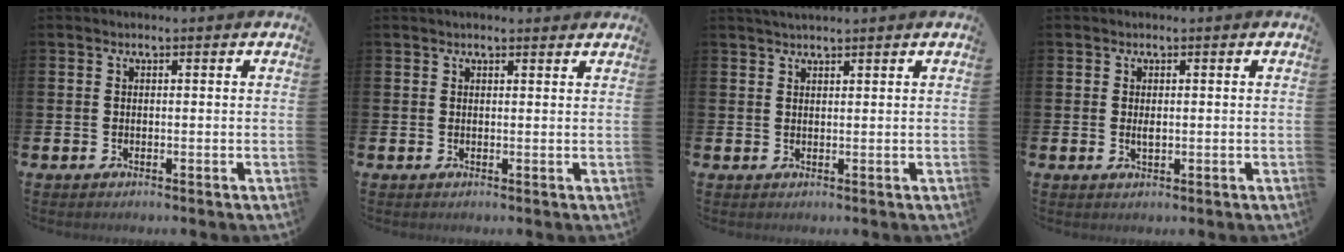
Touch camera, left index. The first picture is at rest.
{"total": 1.4, "force": [1.3, 0.2, 0.3], "torque": [0.004, -0.004, 0.022]}
{"total": 2.0, "force": [1.9, 0.1, 0.5], "torque": [-0.008, -0.004, 0.033]}
{"total": 1.2, "force": [0.3, 0.4, 1.1], "torque": [-0.016, 0.000, 0.003]}